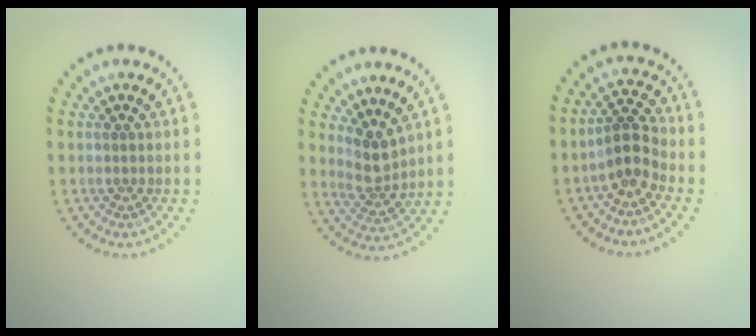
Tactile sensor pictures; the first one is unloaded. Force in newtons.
{"total": 2.7, "press": 2.2, "slide": 1.6}
{"total": 2.6, "press": 2.2, "slide": 1.4}